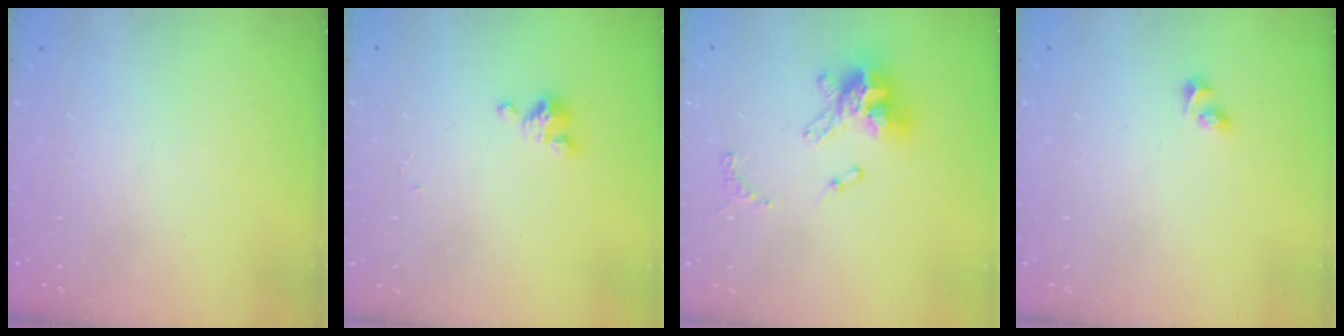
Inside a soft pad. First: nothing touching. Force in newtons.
{"total": 2.3, "press": 2.2, "slide": 0.4}
{"total": 13.4, "press": 13.4, "slide": 1.3}
{"total": 2.7, "press": 2.5, "slide": 1.2}